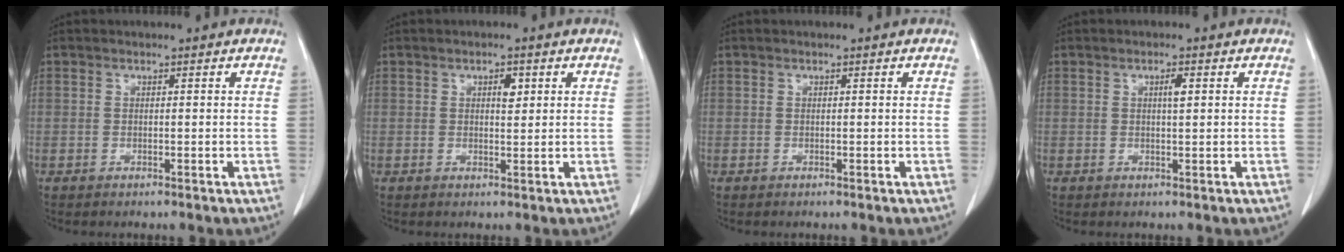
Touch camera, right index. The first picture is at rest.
{"total": 2.1, "force": [0.8, 0.9, 1.7], "torque": [-0.024, -0.001, 0.012]}
{"total": 0.0}
{"total": 1.7, "force": [0.5, 0.2, 1.6], "torque": [-0.026, 0.002, 0.007]}